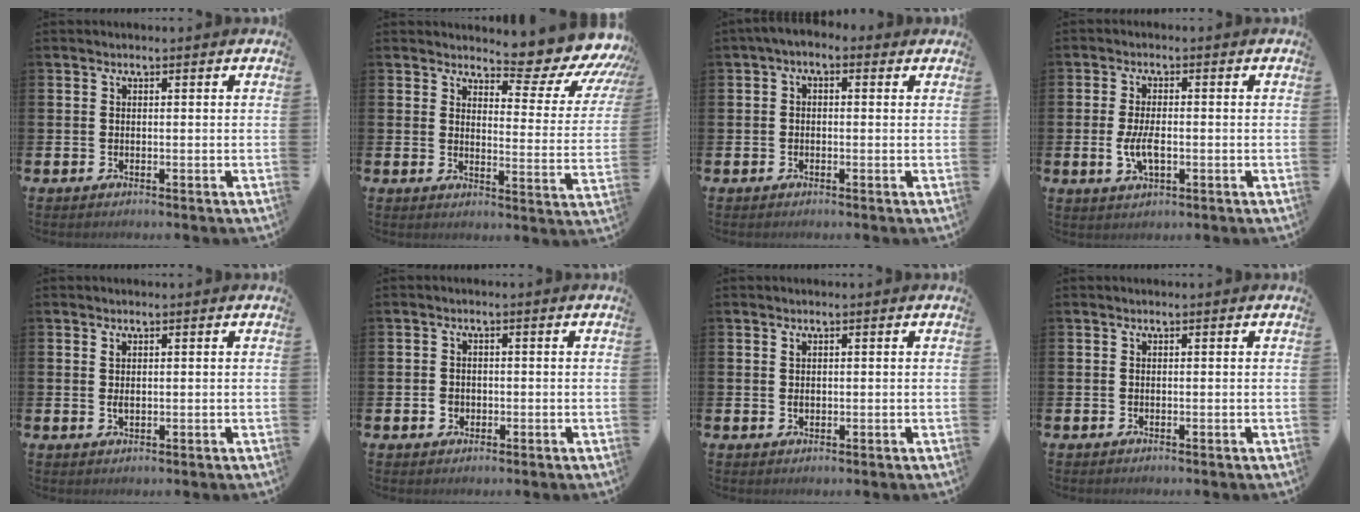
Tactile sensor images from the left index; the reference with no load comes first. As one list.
[{"total": 5.9, "force": [5.4, 1.4, 2.0], "torque": [-0.033, -0.062, 0.081]}, {"total": 1.9, "force": [0.5, 1.3, 1.3], "torque": [-0.022, 0.006, 0.005]}, {"total": 4.2, "force": [-0.6, 2.0, 3.7], "torque": [-0.066, -0.002, -0.014]}, {"total": 1.2, "force": [0.6, 0.5, 0.9], "torque": [-0.013, 0.000, 0.010]}, {"total": 1.6, "force": [-0.3, 1.4, 0.6], "torque": [-0.009, 0.003, -0.010]}, {"total": 0.9, "force": [0.6, 0.5, 0.5], "torque": [0.002, -0.004, 0.008]}, {"total": 0.0}]